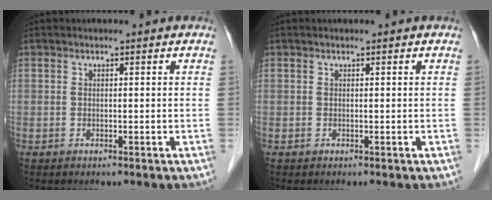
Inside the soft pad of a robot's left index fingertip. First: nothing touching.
{"total": 0.0}